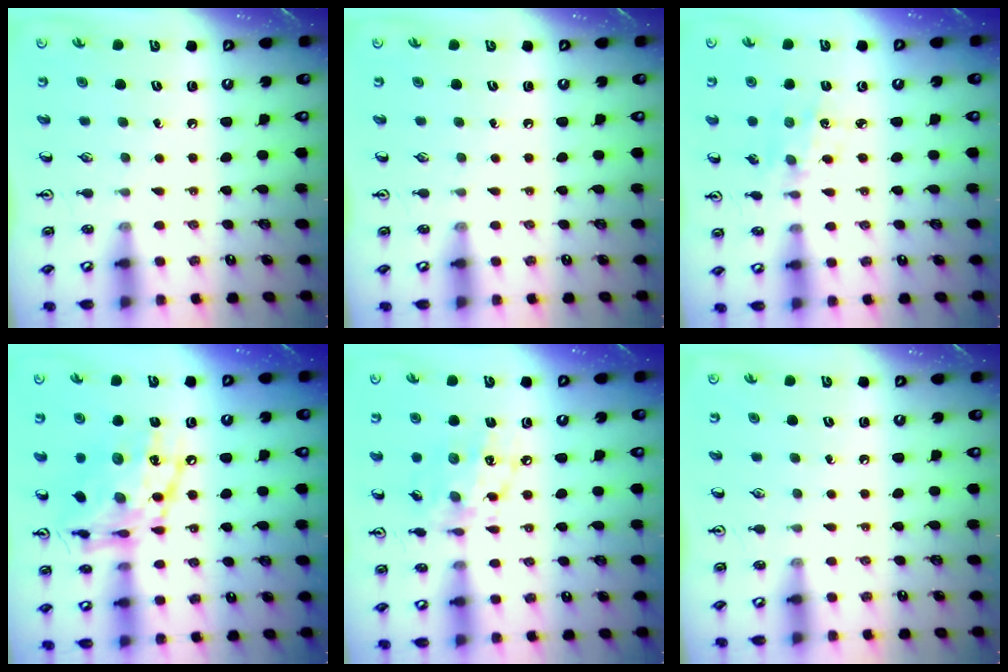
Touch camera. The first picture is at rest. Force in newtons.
{"total": 0.0}
{"total": 2.9, "press": 2.8, "slide": 0.8}
{"total": 18.1, "press": 18.0, "slide": 1.5}
{"total": 12.6, "press": 12.5, "slide": 0.8}
{"total": 0.0}